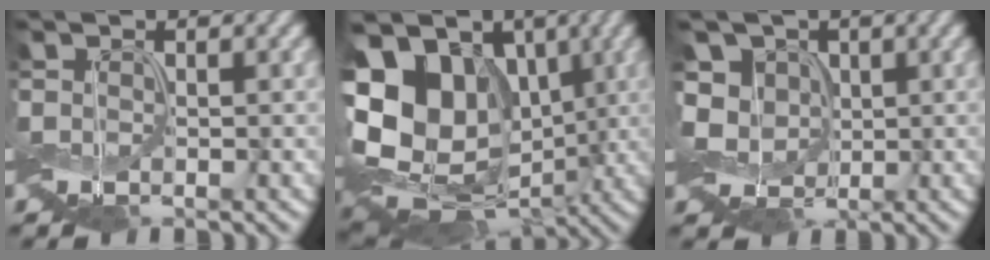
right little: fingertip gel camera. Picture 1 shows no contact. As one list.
[{"total": 15.0, "force": [0.4, 11.7, 9.3], "torque": [-0.161, 0.002, 0.023]}, {"total": 5.8, "force": [0.1, 4.9, 3.1], "torque": [-0.067, 0.008, -0.012]}]